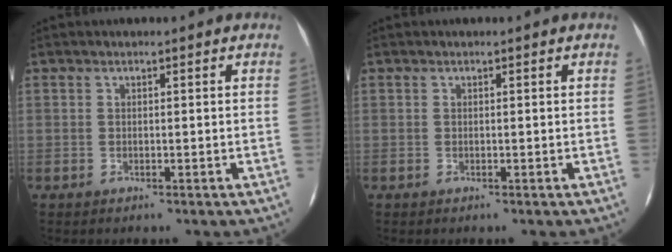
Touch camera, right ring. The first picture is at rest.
{"total": 0.0}